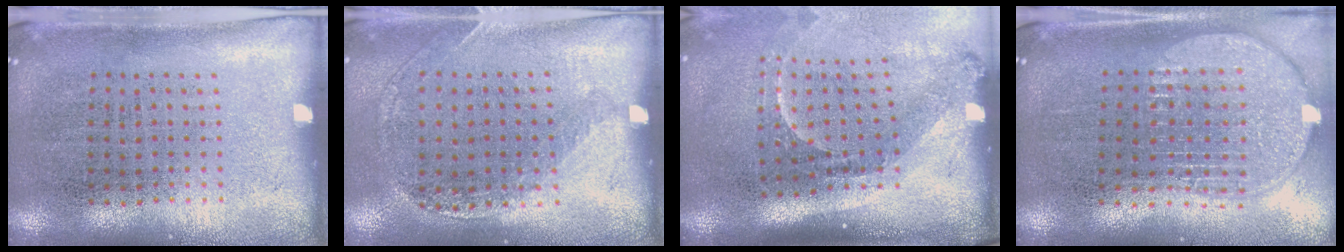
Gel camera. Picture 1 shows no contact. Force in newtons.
{"total": 1.1, "press": 1.1, "slide": 0.4}
{"total": 2.2, "press": 1.5, "slide": 1.6}
{"total": 2.0, "press": 1.7, "slide": 1.1}